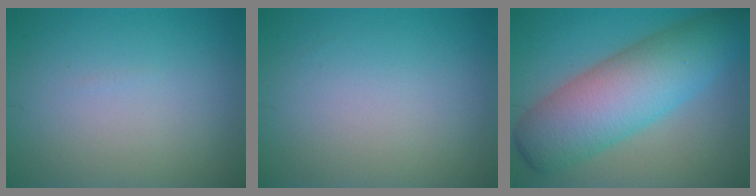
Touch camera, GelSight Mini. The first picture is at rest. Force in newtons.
{"total": 0.0}
{"total": 10.1, "press": 10.1, "slide": 0.3}